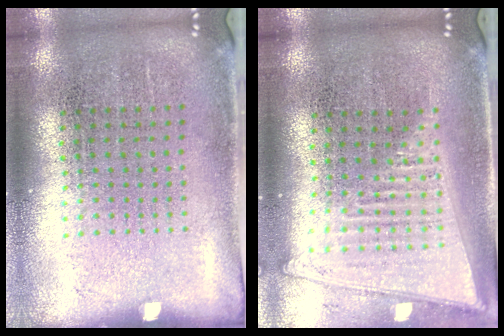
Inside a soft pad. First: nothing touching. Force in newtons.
{"total": 1.8, "press": 1.6, "slide": 0.9}